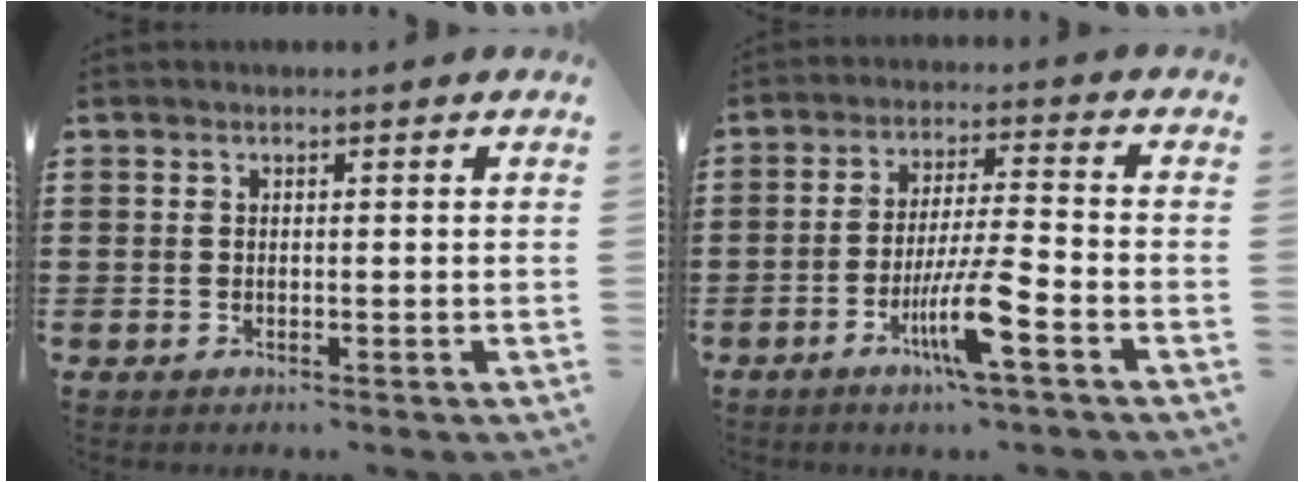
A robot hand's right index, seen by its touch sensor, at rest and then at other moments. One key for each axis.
{"total": 8.9, "fx": -4.1, "fy": 0.7, "fz": 7.9, "tx": -0.154, "ty": -0.008, "tz": -0.077}